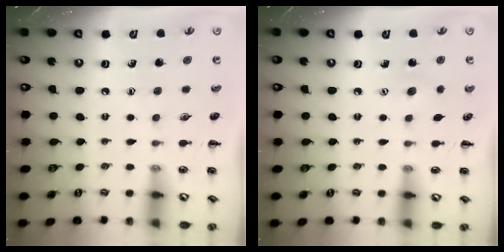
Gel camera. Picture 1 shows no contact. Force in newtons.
{"total": 4.8, "press": 4.7, "slide": 1.2}